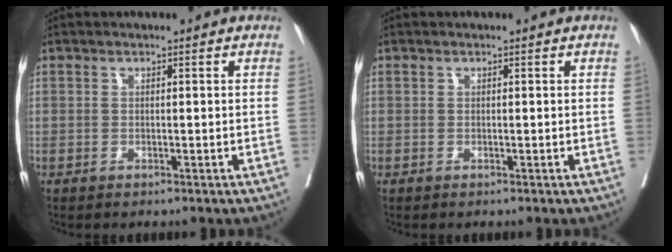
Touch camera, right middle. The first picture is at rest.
{"total": 0.0}